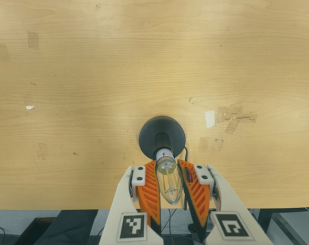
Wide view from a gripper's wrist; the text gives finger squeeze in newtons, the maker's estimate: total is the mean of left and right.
{"total": 16.4, "left": 16.8, "right": 16.0}